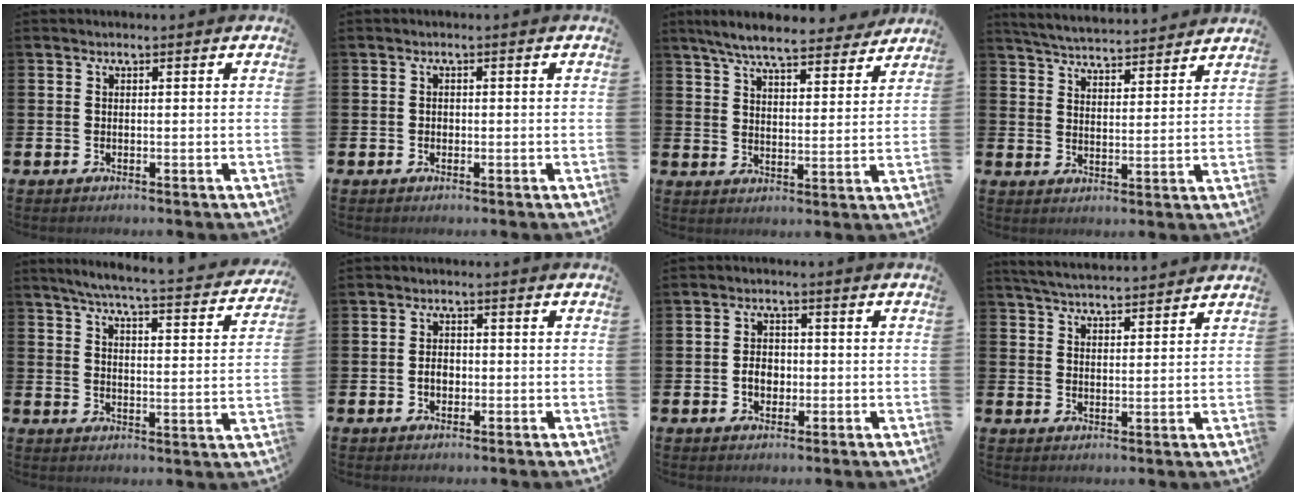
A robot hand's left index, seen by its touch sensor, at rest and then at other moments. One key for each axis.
{"total": 0.7, "fx": -0.2, "fy": 0.6, "fz": 0.2, "tx": -0.003, "ty": 0.005, "tz": -0.007}
{"total": 7.4, "fx": 6.8, "fy": 1.2, "fz": 2.6, "tx": -0.065, "ty": -0.038, "tz": 0.118}
{"total": 5.1, "fx": 5.1, "fy": 0.3, "fz": 0.4, "tx": -0.032, "ty": -0.035, "tz": 0.090}
{"total": 5.4, "fx": 5.0, "fy": -0.1, "fz": 2.1, "tx": -0.057, "ty": -0.043, "tz": 0.080}
{"total": 2.1, "fx": -0.5, "fy": 1.5, "fz": 1.4, "tx": -0.018, "ty": 0.001, "tz": -0.014}
{"total": 3.0, "fx": -0.8, "fy": 2.3, "fz": 1.8, "tx": -0.019, "ty": -0.002, "tz": -0.021}
{"total": 4.5, "fx": 4.4, "fy": 0.0, "fz": 0.4, "tx": -0.027, "ty": -0.024, "tz": 0.081}